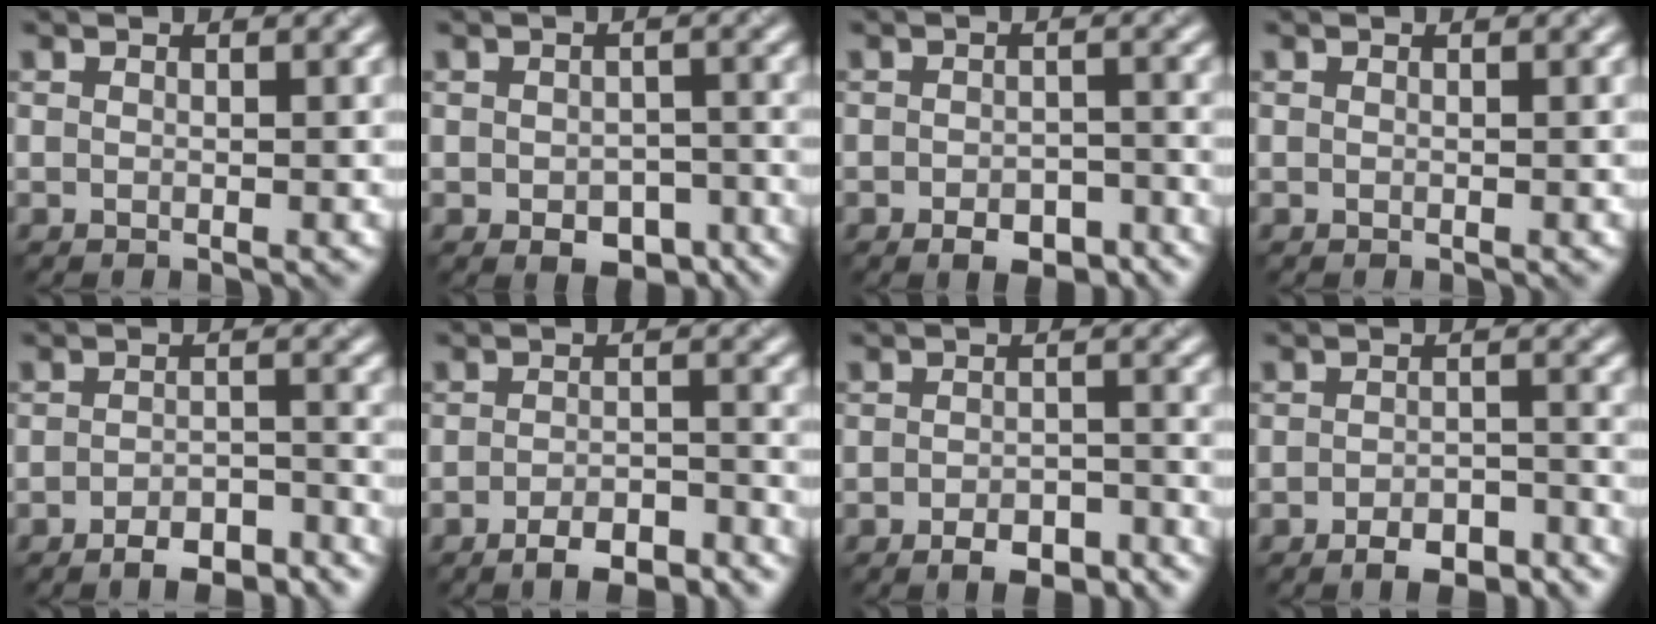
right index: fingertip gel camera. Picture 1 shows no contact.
{"total": 3.9, "force": [-1.9, 2.3, 2.5], "torque": [-0.032, -0.009, -0.023]}
{"total": 3.9, "force": [-2.6, 1.8, 2.3], "torque": [-0.030, -0.003, -0.036]}
{"total": 0.0}
{"total": 5.0, "force": [-4.0, 1.6, 2.6], "torque": [-0.036, -0.001, -0.058]}
{"total": 4.6, "force": [-3.4, 1.3, 2.7], "torque": [-0.041, -0.001, -0.052]}
{"total": 4.3, "force": [-3.1, 1.6, 2.5], "torque": [-0.032, -0.001, -0.045]}
{"total": 4.7, "force": [-3.6, 1.7, 2.6], "torque": [-0.034, -0.001, -0.052]}